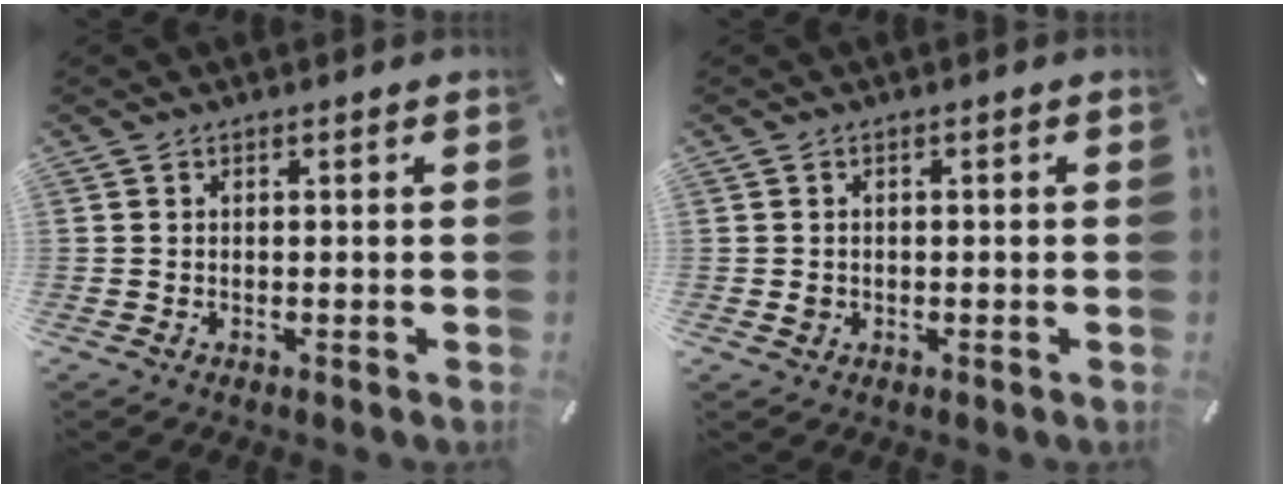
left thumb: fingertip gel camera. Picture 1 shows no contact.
{"total": 1.5, "force": [-0.3, 1.3, 0.6], "torque": [-0.011, 0.004, -0.008]}